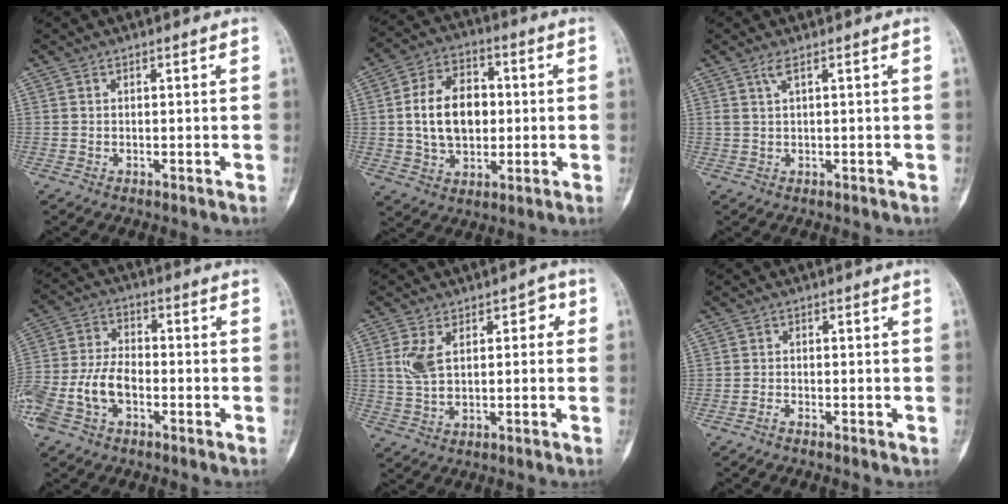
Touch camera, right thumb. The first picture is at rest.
{"total": 13.4, "force": [0.7, 9.2, 9.7], "torque": [-0.142, 0.012, 0.012]}
{"total": 1.7, "force": [0.9, -0.1, 1.5], "torque": [-0.041, 0.000, 0.024]}
{"total": 11.6, "force": [-4.2, 7.0, 8.3], "torque": [-0.182, 0.029, -0.083]}
{"total": 7.9, "force": [1.8, 4.6, 6.1], "torque": [-0.091, 0.004, 0.034]}
{"total": 1.1, "force": [-0.9, 0.3, 0.5], "torque": [-0.012, 0.002, -0.020]}